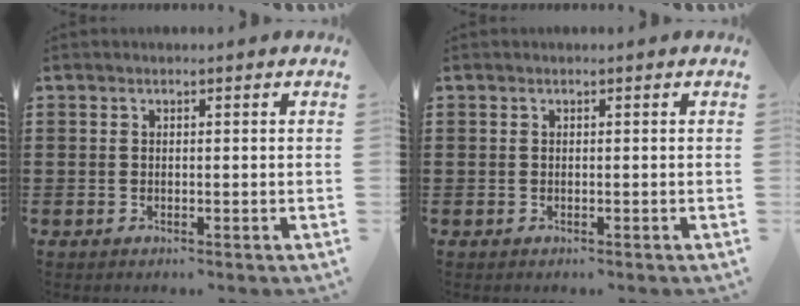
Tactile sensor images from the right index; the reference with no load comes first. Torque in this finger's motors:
{"motor_torque": [0.43, -0.05, 0.00, -0.01]}